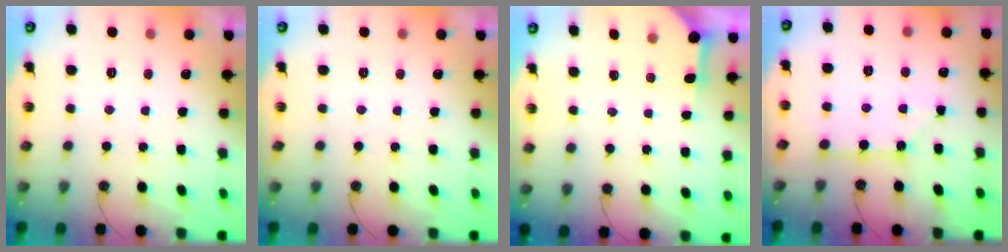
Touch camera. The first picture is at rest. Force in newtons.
{"total": 0.0}
{"total": 3.9, "press": 3.8, "slide": 0.5}
{"total": 3.0, "press": 3.0, "slide": 0.1}